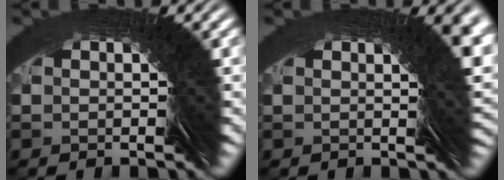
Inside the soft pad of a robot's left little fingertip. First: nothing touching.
{"total": 2.2, "force": [0.0, -2.2, -0.3], "torque": [0.025, 0.022, -0.003]}